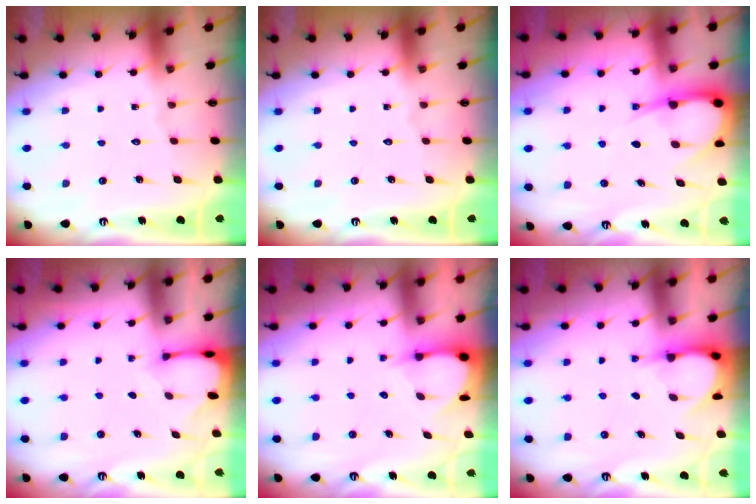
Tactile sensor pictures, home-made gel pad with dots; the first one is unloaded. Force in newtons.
{"total": 0.0}
{"total": 7.7, "press": 7.6, "slide": 0.9}
{"total": 2.7, "press": 2.7, "slide": 0.3}
{"total": 3.5, "press": 3.5, "slide": 0.3}
{"total": 3.9, "press": 3.9, "slide": 0.4}